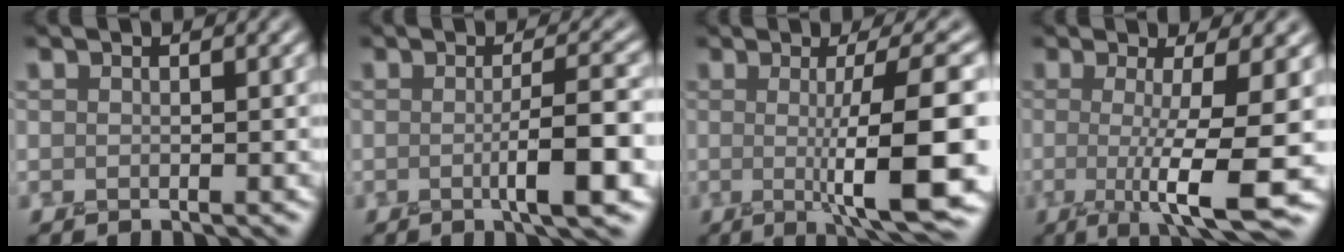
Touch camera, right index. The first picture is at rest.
{"total": 5.0, "force": [-0.8, 0.8, 4.8], "torque": [-0.072, -0.001, -0.015]}
{"total": 10.2, "force": [-0.9, 1.8, 10.0], "torque": [-0.125, -0.009, -0.011]}
{"total": 8.1, "force": [-0.9, 1.5, 8.0], "torque": [-0.117, -0.012, -0.015]}